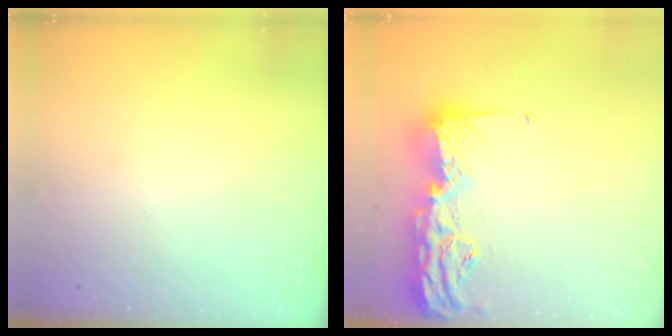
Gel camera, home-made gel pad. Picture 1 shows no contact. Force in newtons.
{"total": 17.7, "press": 17.6, "slide": 0.9}